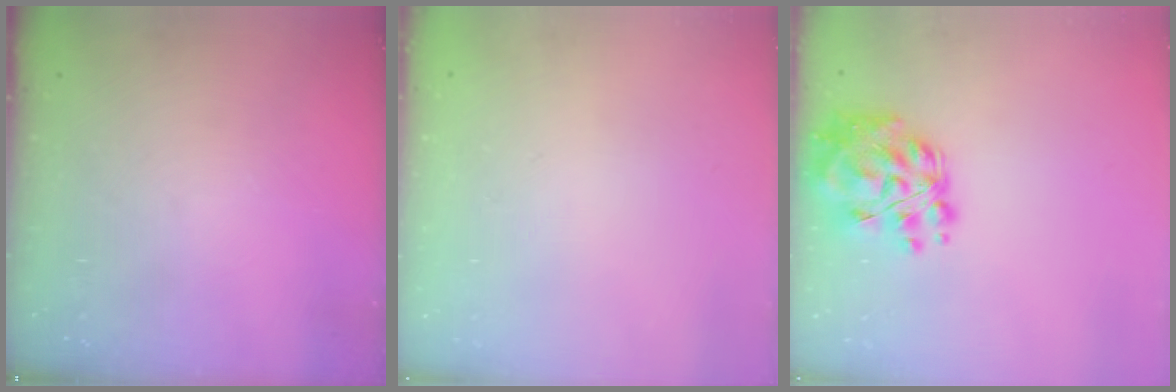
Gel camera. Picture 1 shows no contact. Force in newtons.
{"total": 1.7, "press": 1.7, "slide": 0.2}
{"total": 14.7, "press": 14.1, "slide": 4.2}